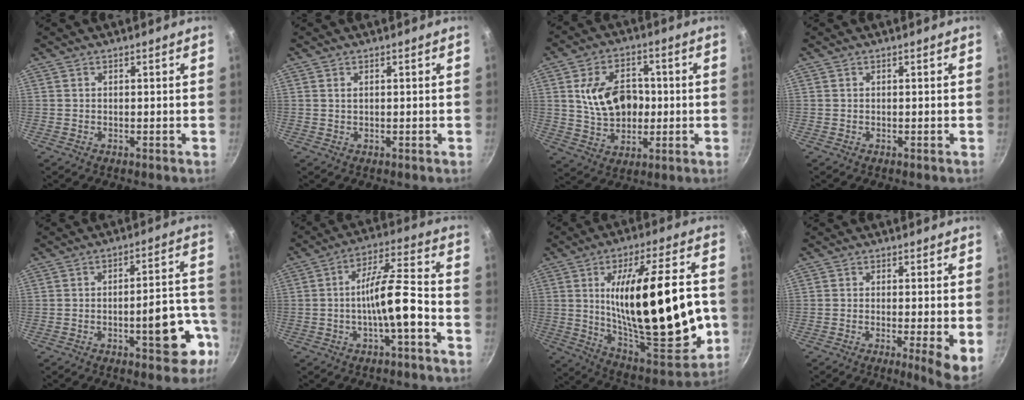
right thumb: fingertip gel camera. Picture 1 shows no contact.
{"total": 0.7, "force": [0.3, 0.4, 0.5], "torque": [-0.008, 0.002, 0.006]}
{"total": 13.2, "force": [1.0, 9.4, 9.2], "torque": [-0.125, 0.007, 0.021]}
{"total": 0.0}
{"total": 11.7, "force": [-5.2, 4.5, 9.5], "torque": [-0.092, 0.053, -0.064]}
{"total": 10.6, "force": [-3.6, 2.4, 9.7], "torque": [-0.164, 0.045, -0.063]}
{"total": 31.0, "force": [-0.9, 11.3, 28.8], "torque": [-0.443, 0.000, 0.000]}
{"total": 6.8, "force": [-1.2, 1.0, 6.6], "torque": [-0.088, -0.012, -0.016]}